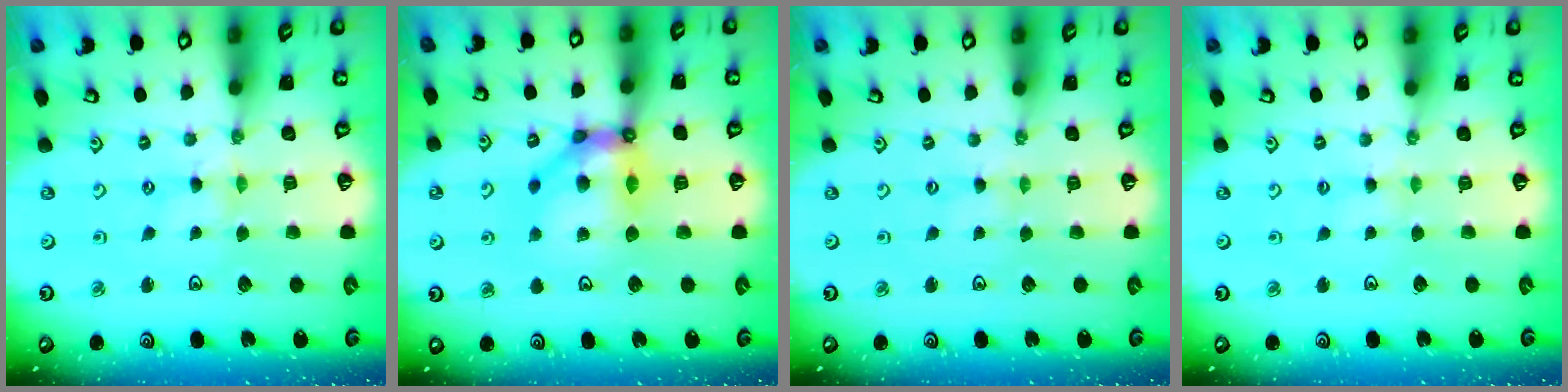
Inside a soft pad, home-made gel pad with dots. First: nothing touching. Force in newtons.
{"total": 12.0, "press": 11.7, "slide": 2.4}
{"total": 0.0}
{"total": 2.1, "press": 2.1, "slide": 0.3}